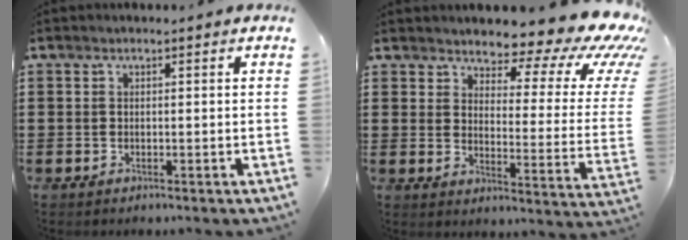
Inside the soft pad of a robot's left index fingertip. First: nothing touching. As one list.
[{"total": 7.9, "force": [6.1, 2.3, 4.4], "torque": [-0.069, -0.055, 0.102]}]